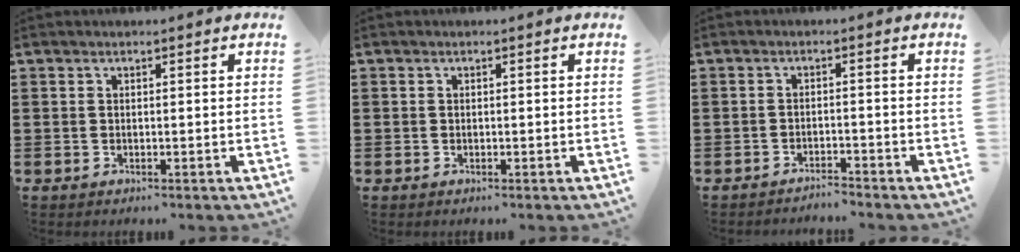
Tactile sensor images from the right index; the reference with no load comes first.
{"total": 0.6, "force": [-0.1, 0.6, 0.1], "torque": [-0.002, 0.005, -0.003]}
{"total": 2.0, "force": [-2.0, 0.0, 0.0], "torque": [-0.006, 0.003, -0.044]}